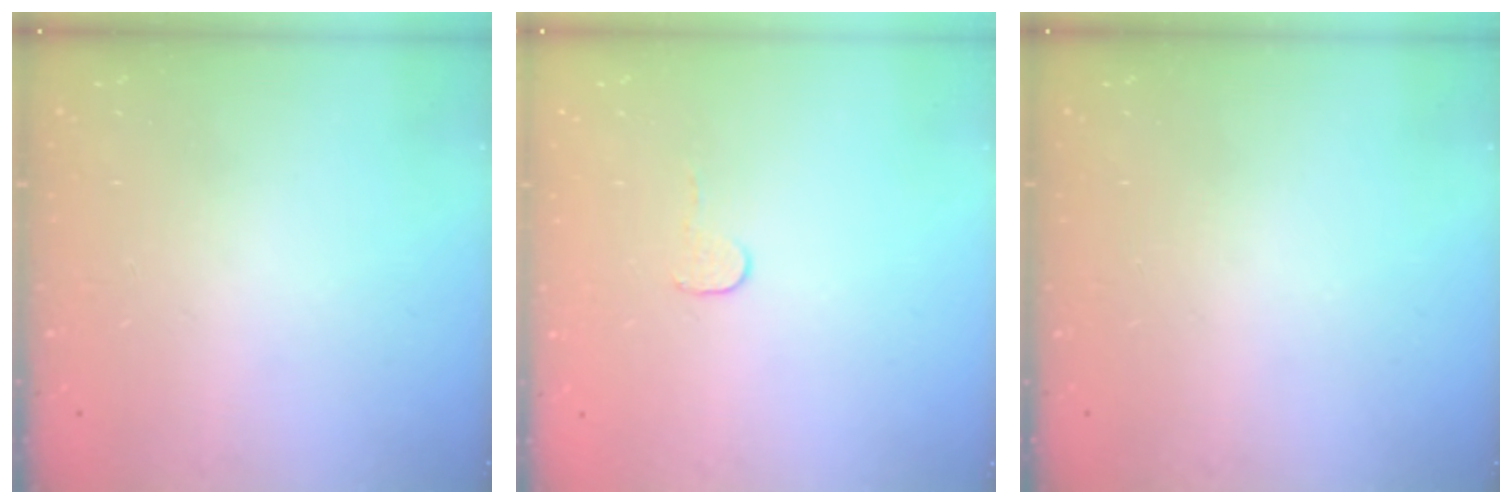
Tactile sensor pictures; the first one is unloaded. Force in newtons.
{"total": 3.7, "press": 3.7, "slide": 0.3}
{"total": 0.0}